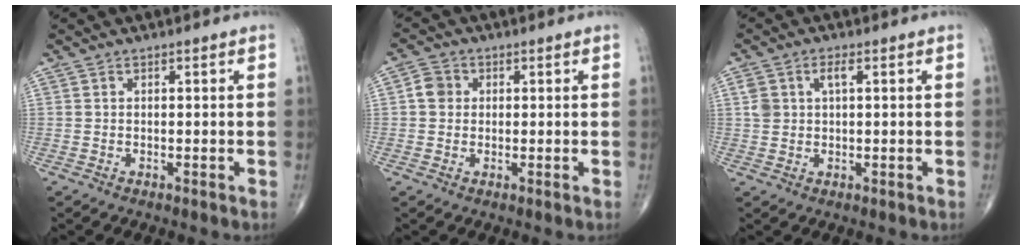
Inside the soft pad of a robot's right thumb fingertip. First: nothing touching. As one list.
[{"total": 3.3, "force": [0.3, 3.0, 1.4], "torque": [-0.016, 0.007, 0.000]}, {"total": 4.0, "force": [1.2, 2.2, 3.1], "torque": [-0.065, 0.007, 0.024]}]